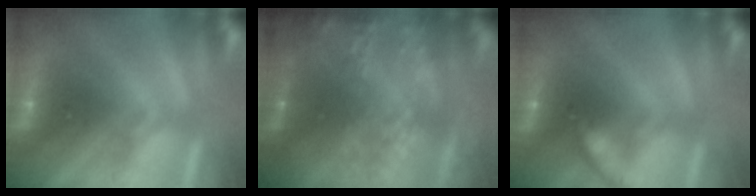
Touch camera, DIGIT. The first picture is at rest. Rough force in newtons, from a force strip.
{"total": 8.1}
{"total": 2.1}